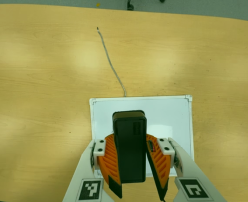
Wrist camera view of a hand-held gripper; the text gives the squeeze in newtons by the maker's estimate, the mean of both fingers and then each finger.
{"total": 10.4, "left": 10.4, "right": 10.5}